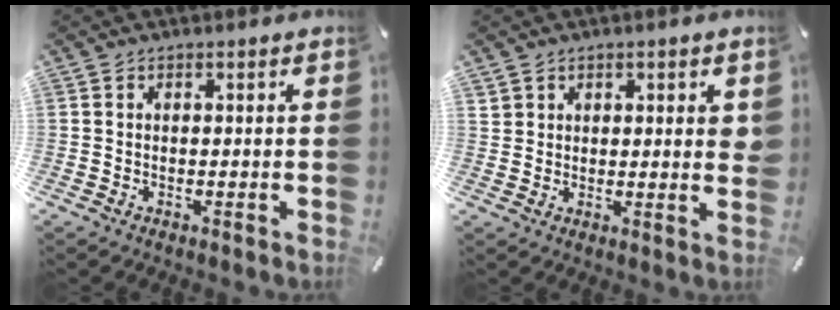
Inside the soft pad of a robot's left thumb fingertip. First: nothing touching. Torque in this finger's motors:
{"motor_torque": [0.44, 0.19, -0.01, -0.09, 0.05]}